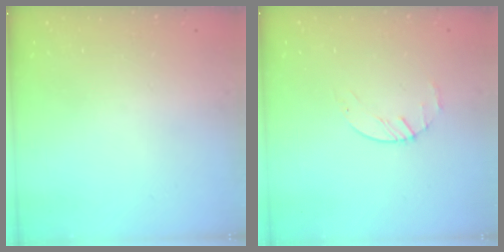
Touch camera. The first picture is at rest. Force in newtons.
{"total": 2.2, "press": 2.2, "slide": 0.3}